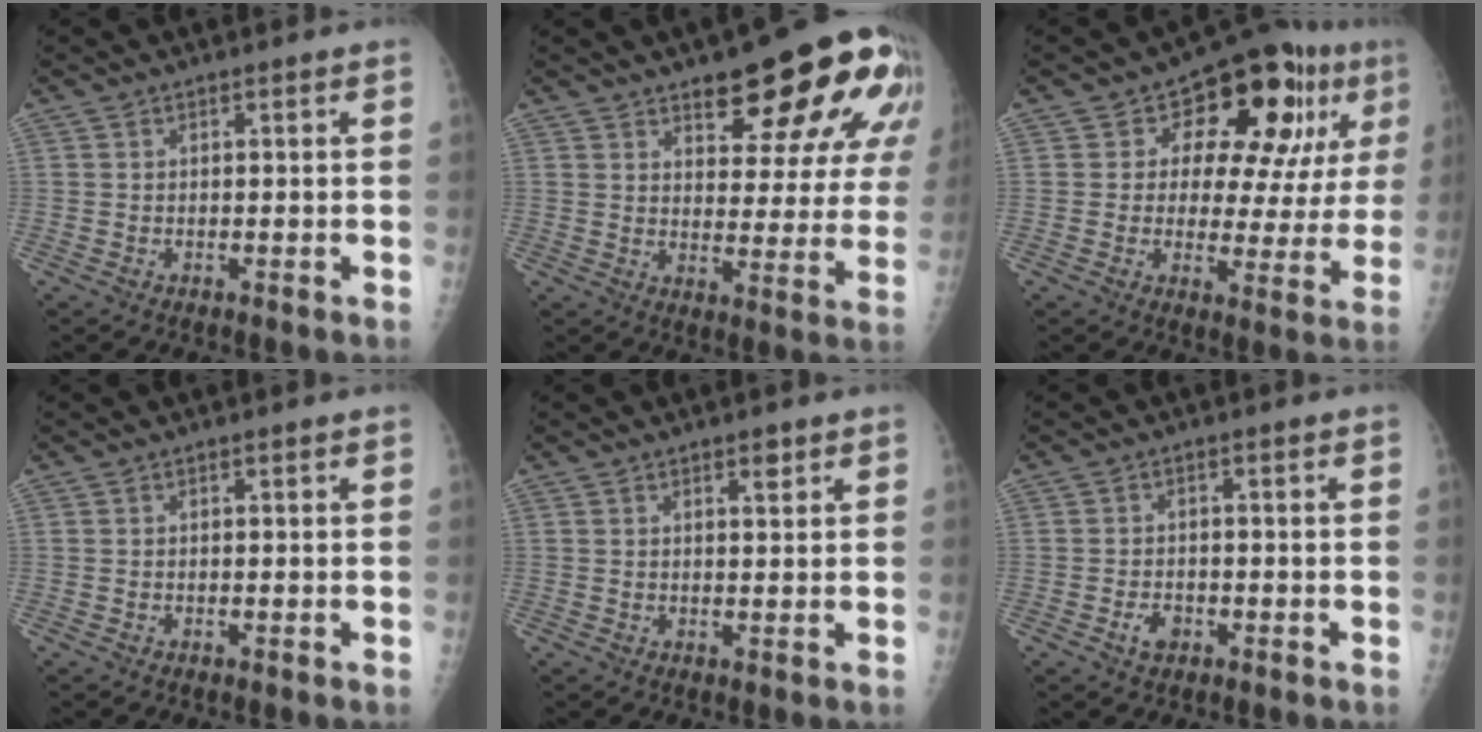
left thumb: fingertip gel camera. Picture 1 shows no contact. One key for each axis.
{"total": 19.8, "fx": 11.3, "fy": 7.6, "fz": 14.4, "tx": -0.146, "ty": -0.048, "tz": 0.145}
{"total": 16.4, "fx": 6.4, "fy": 8.9, "fz": 12.1, "tx": -0.110, "ty": -0.005, "tz": 0.082}
{"total": 0.0}
{"total": 2.1, "fx": 1.3, "fy": 0.8, "fz": 1.5, "tx": -0.015, "ty": -0.007, "tz": 0.019}
{"total": 2.9, "fx": -1.4, "fy": 1.9, "fz": 1.6, "tx": -0.022, "ty": 0.006, "tz": -0.021}